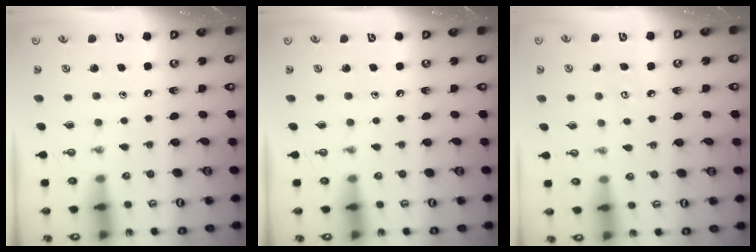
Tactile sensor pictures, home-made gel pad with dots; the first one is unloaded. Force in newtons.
{"total": 0.0}
{"total": 5.0, "press": 5.0, "slide": 0.5}